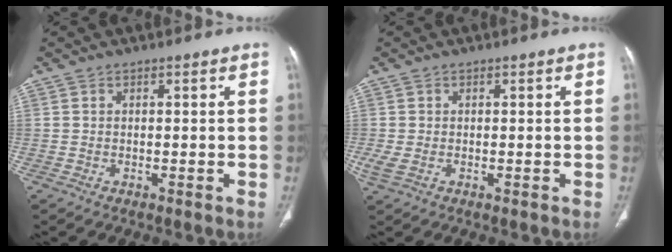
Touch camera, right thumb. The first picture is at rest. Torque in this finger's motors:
{"motor_torque": [1.57, 1.90, 0.29, -0.61, 0.13]}